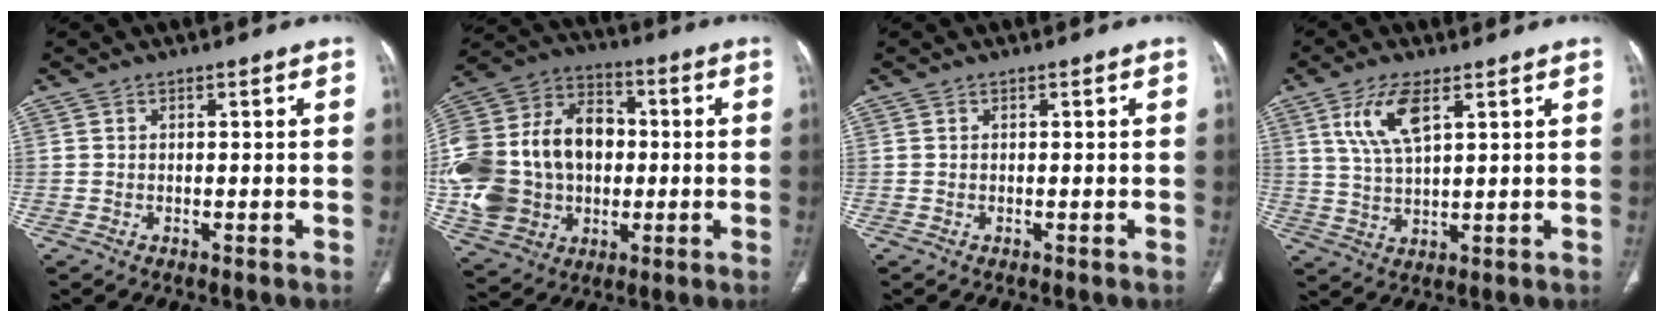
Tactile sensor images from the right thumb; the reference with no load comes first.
{"total": 25.4, "force": [-1.0, 19.2, 16.7], "torque": [-0.342, 0.032, -0.003]}
{"total": 0.0}
{"total": 8.4, "force": [3.9, 3.0, 6.8], "torque": [-0.141, -0.013, 0.083]}